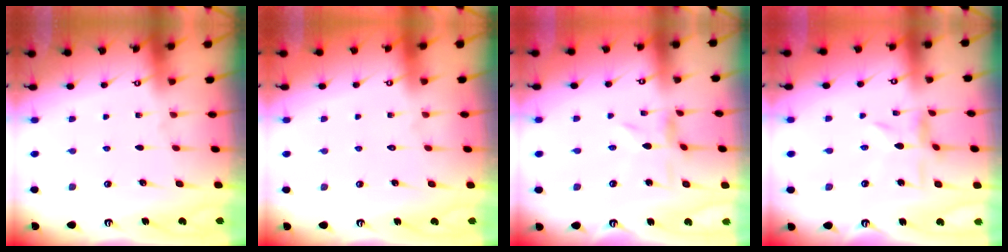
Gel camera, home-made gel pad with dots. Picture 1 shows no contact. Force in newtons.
{"total": 1.6, "press": 1.6, "slide": 0.1}
{"total": 2.6, "press": 2.5, "slide": 0.4}
{"total": 4.5, "press": 4.5, "slide": 0.5}